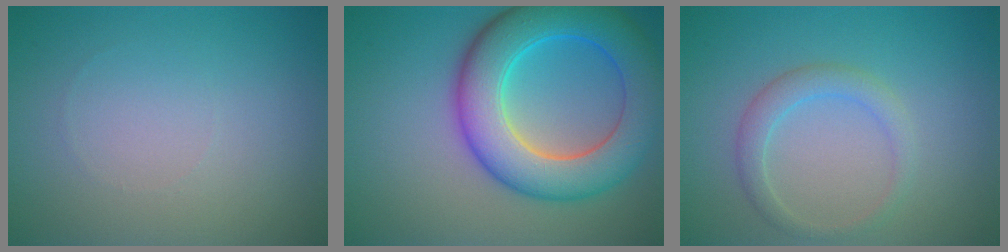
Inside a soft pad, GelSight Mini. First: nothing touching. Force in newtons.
{"total": 9.5, "press": 9.5, "slide": 0.2}
{"total": 2.2, "press": 2.2, "slide": 0.2}